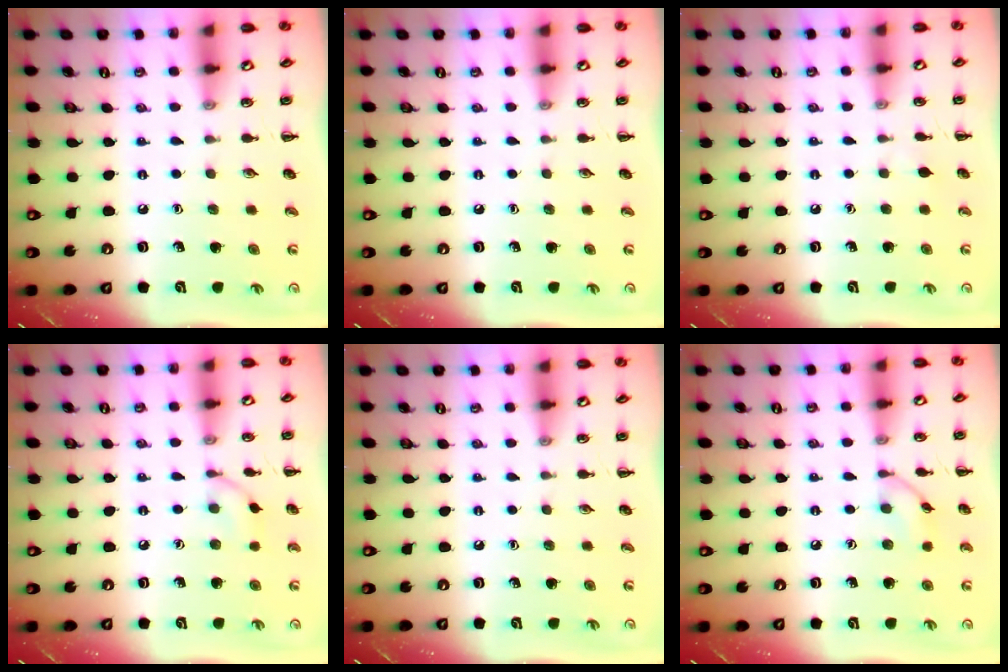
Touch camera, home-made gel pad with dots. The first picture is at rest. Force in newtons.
{"total": 0.0}
{"total": 2.7, "press": 2.5, "slide": 1.1}
{"total": 4.6, "press": 4.4, "slide": 1.3}
{"total": 0.0}
{"total": 7.4, "press": 7.3, "slide": 0.9}